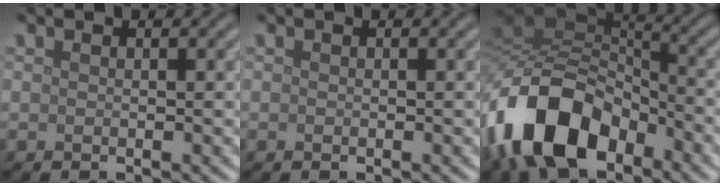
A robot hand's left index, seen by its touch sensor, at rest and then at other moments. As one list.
[{"total": 0.0}, {"total": 13.4, "force": [-6.5, 7.8, 8.8], "torque": [-0.181, -0.005, -0.129]}]